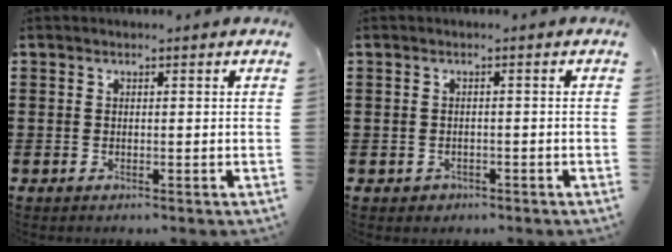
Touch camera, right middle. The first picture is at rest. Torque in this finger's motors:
{"motor_torque": [0.28, -0.20, -0.01, 0.00]}